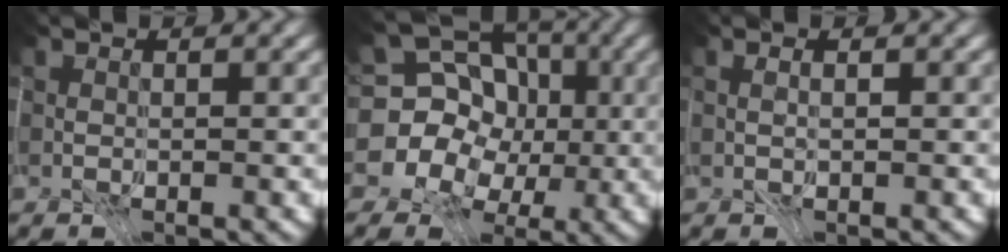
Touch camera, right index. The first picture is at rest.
{"total": 10.1, "force": [-1.0, 8.8, 4.8], "torque": [-0.093, 0.023, -0.029]}
{"total": 0.9, "force": [-0.6, -0.7, -0.1], "torque": [0.007, -0.002, -0.007]}